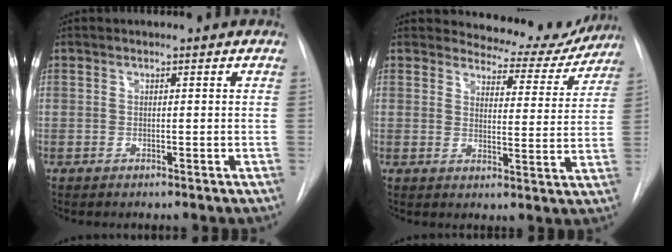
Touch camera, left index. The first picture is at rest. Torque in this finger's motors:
{"motor_torque": [0.43, -0.37, 0.01, -0.01]}